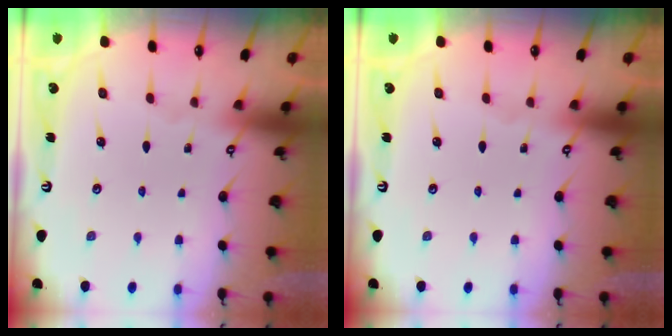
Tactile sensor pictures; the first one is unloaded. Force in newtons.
{"total": 0.0}